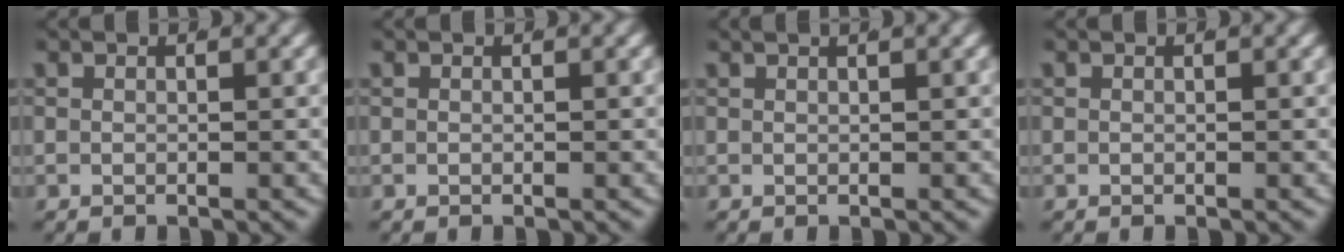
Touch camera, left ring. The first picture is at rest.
{"total": 0.0}
{"total": 1.1, "force": [0.8, -0.4, 0.5], "torque": [0.001, 0.005, 0.013]}
{"total": 0.0}